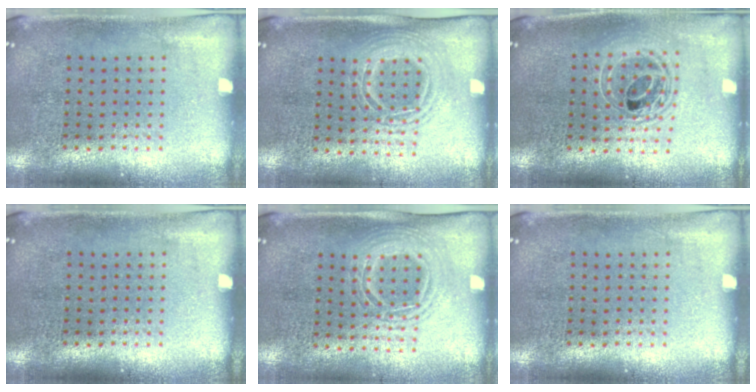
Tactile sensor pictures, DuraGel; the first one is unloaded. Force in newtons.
{"total": 1.5, "press": 1.3, "slide": 0.7}
{"total": 1.7, "press": 1.4, "slide": 1.0}
{"total": 0.0}
{"total": 1.5, "press": 1.3, "slide": 0.7}
{"total": 0.0}